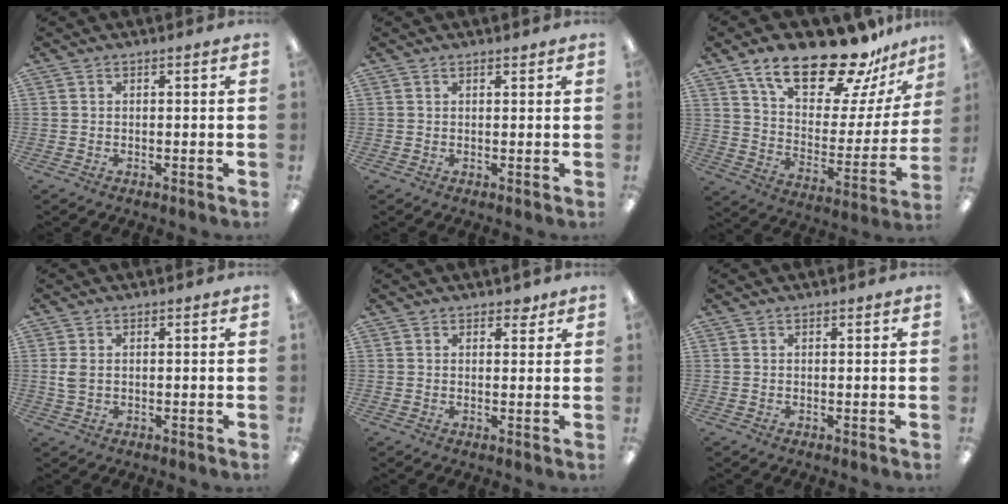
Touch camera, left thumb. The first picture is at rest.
{"total": 0.9, "force": [0.7, 0.5, 0.3], "torque": [-0.006, 0.001, 0.014]}
{"total": 22.2, "force": [16.5, 8.4, 12.3], "torque": [-0.203, -0.107, 0.286]}
{"total": 2.9, "force": [0.4, 1.9, 2.2], "torque": [-0.051, 0.002, 0.004]}
{"total": 2.4, "force": [1.8, 1.5, 0.8], "torque": [-0.001, -0.003, 0.029]}
{"total": 0.6, "force": [0.4, 0.3, 0.1], "torque": [-0.001, 0.002, 0.008]}